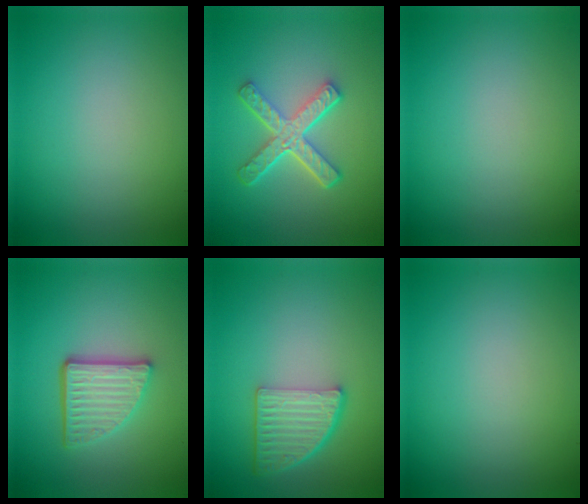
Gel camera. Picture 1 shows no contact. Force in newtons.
{"total": 5.1, "press": 3.6, "slide": 3.5}
{"total": 0.0}
{"total": 4.7, "press": 3.4, "slide": 3.2}
{"total": 5.0, "press": 3.7, "slide": 3.4}
{"total": 0.0}